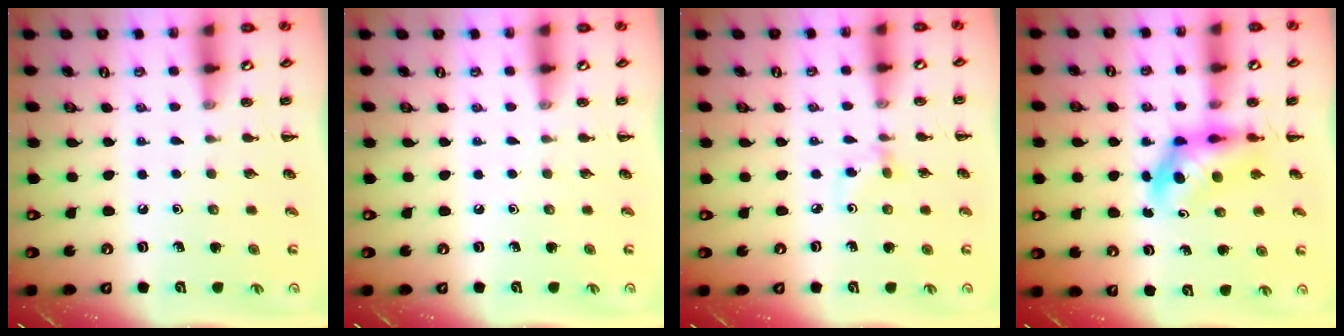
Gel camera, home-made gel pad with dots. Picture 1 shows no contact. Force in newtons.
{"total": 0.0}
{"total": 2.5, "press": 2.4, "slide": 0.9}
{"total": 5.6, "press": 5.3, "slide": 1.6}